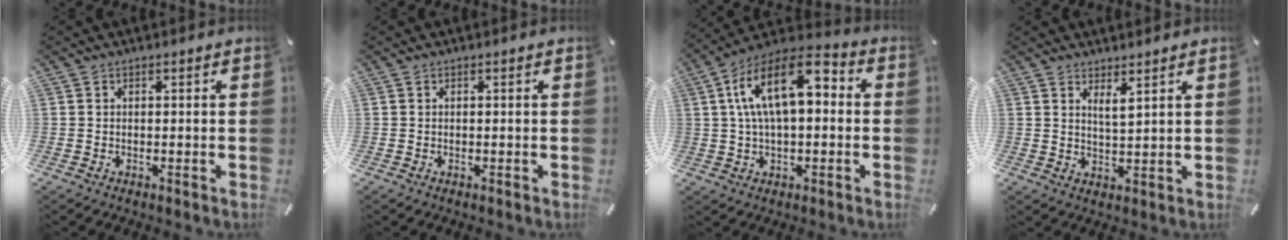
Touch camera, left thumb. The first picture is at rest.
{"total": 0.0}
{"total": 15.0, "force": [3.6, 8.0, 12.1], "torque": [-0.234, -0.003, 0.062]}
{"total": 3.4, "force": [2.6, 0.6, 2.1], "torque": [-0.030, -0.014, 0.042]}